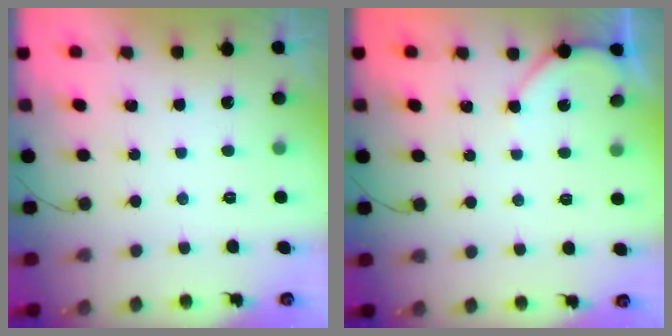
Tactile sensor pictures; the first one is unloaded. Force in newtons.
{"total": 3.2, "press": 3.2, "slide": 0.4}